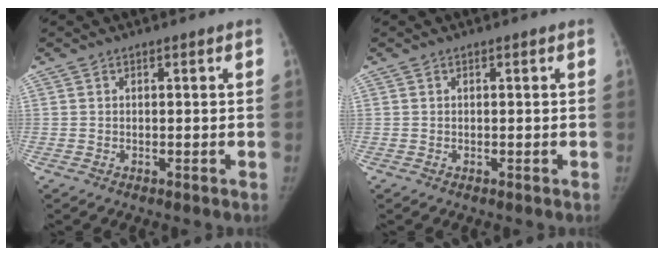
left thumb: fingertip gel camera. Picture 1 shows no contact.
{"total": 0.0}